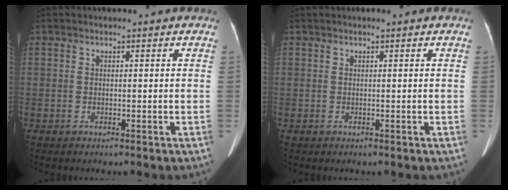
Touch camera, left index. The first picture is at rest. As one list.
[{"total": 0.0}]